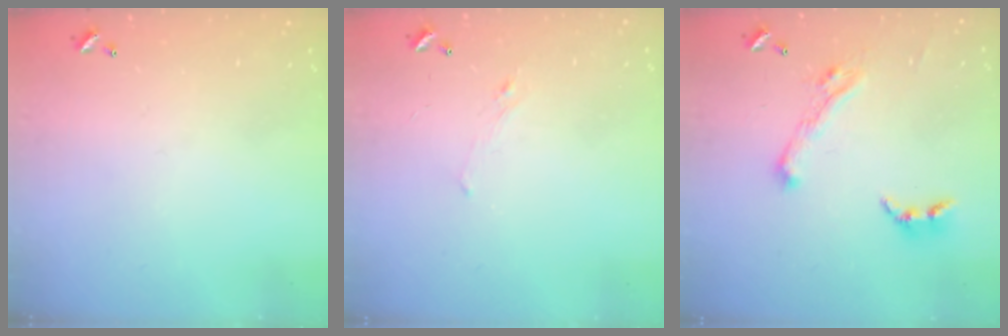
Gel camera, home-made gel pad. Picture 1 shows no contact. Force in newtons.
{"total": 1.0, "press": 0.9, "slide": 0.6}
{"total": 6.6, "press": 6.5, "slide": 1.5}